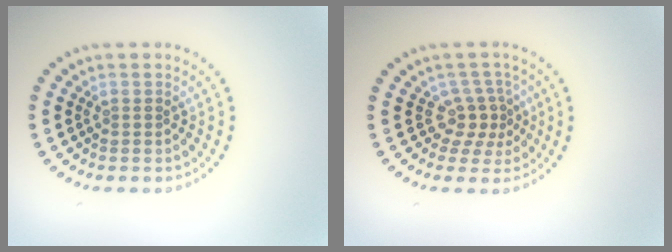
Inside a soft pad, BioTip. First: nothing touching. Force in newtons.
{"total": 2.8, "press": 1.8, "slide": 2.1}